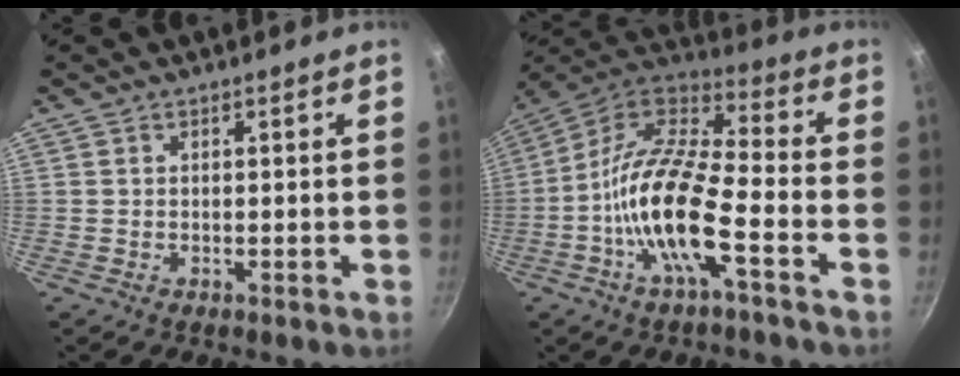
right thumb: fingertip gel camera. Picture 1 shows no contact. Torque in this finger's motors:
{"motor_torque": [0.14, 1.07, 1.99, -0.78, 0.50]}